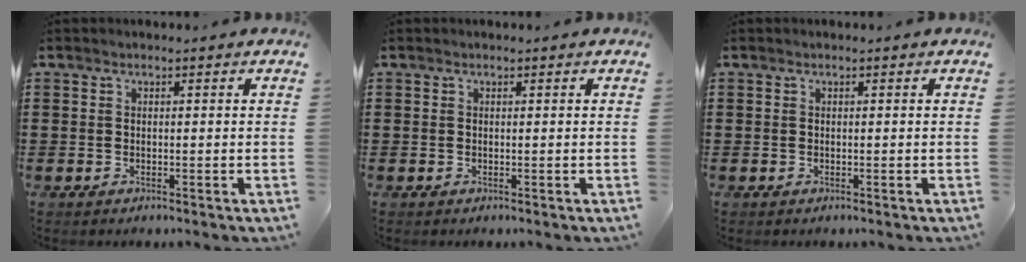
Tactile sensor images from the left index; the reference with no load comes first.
{"total": 0.0}
{"total": 0.0}